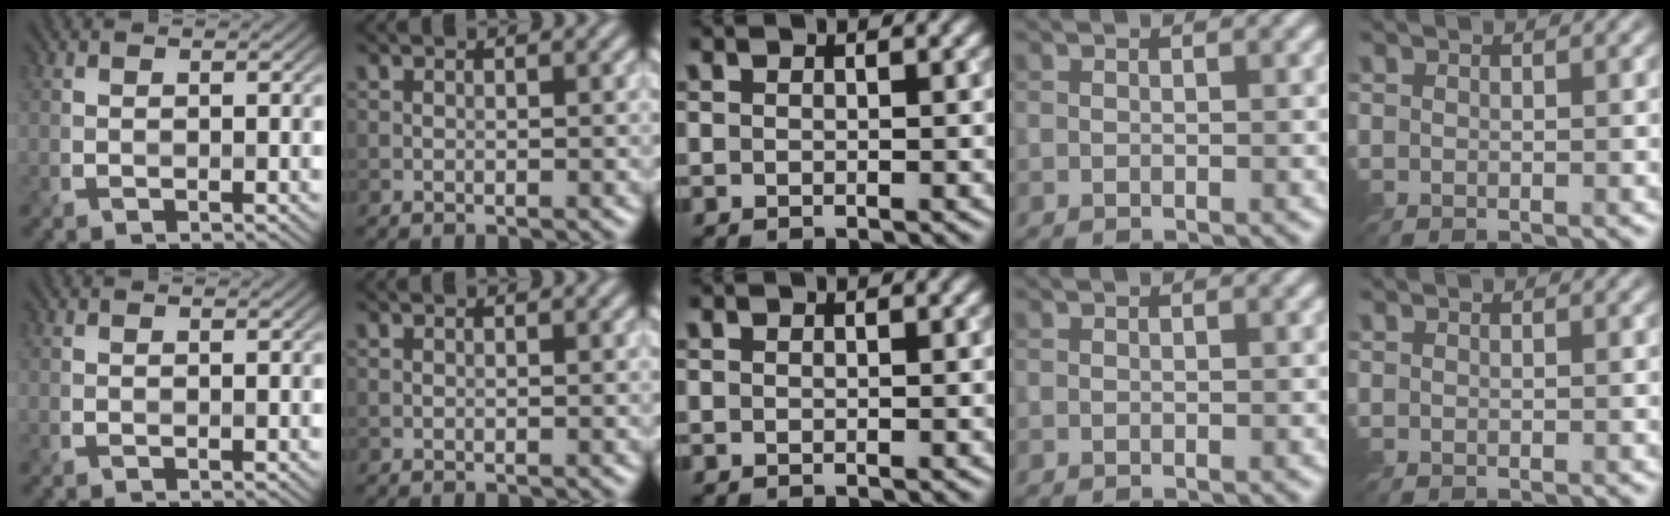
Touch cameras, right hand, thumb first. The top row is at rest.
{}